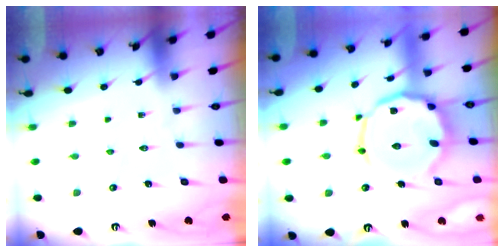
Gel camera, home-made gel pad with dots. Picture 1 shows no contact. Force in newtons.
{"total": 15.0, "press": 15.0, "slide": 1.2}